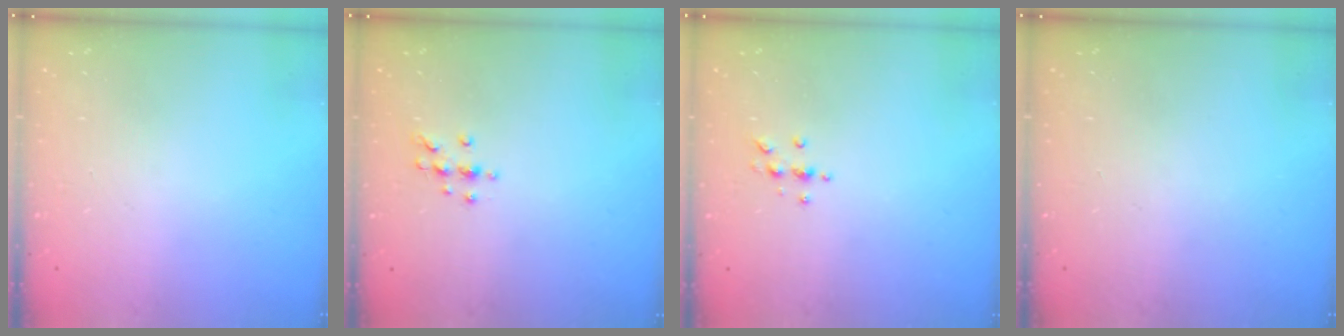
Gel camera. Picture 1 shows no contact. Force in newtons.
{"total": 6.3, "press": 6.2, "slide": 0.7}
{"total": 4.6, "press": 4.6, "slide": 0.6}
{"total": 0.0}